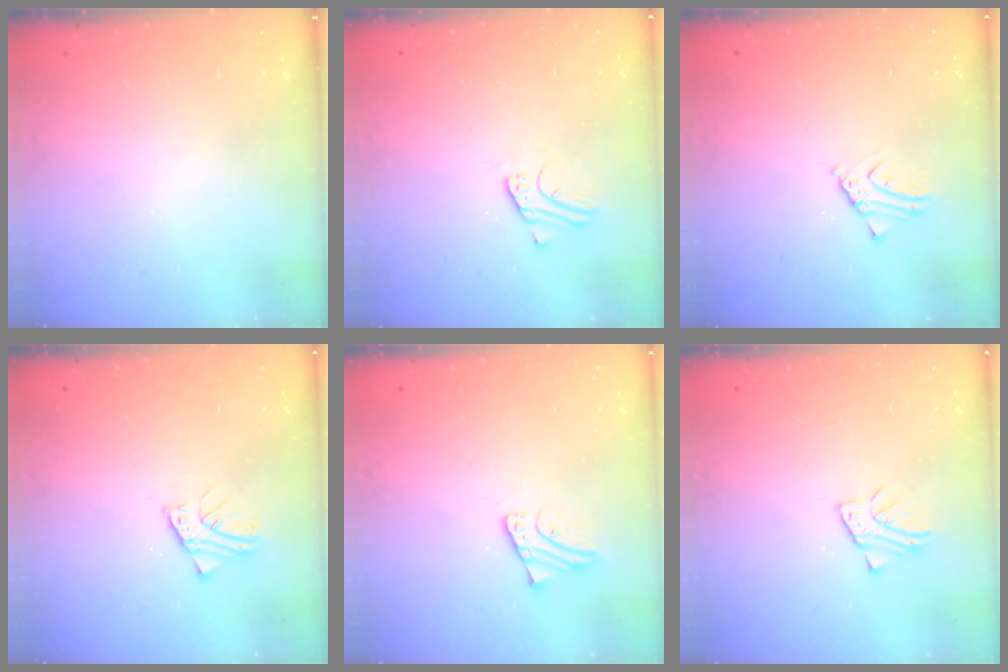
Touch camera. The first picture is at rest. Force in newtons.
{"total": 3.2, "press": 3.2, "slide": 0.2}
{"total": 2.6, "press": 2.6, "slide": 0.3}
{"total": 1.9, "press": 1.9, "slide": 0.0}
{"total": 2.0, "press": 2.0, "slide": 0.0}
{"total": 2.3, "press": 2.3, "slide": 0.2}